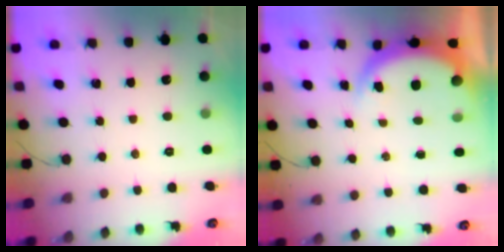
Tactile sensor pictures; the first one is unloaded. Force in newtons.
{"total": 5.2, "press": 5.2, "slide": 0.5}